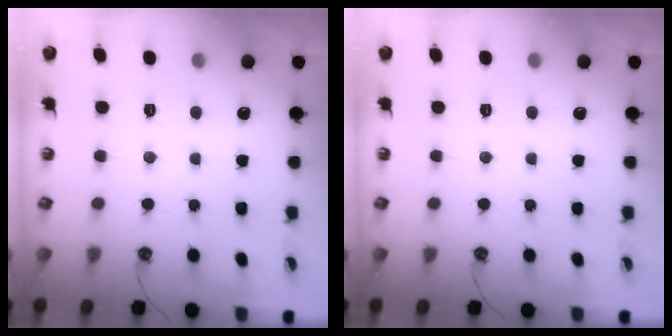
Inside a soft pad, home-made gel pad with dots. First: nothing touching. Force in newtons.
{"total": 0.0}